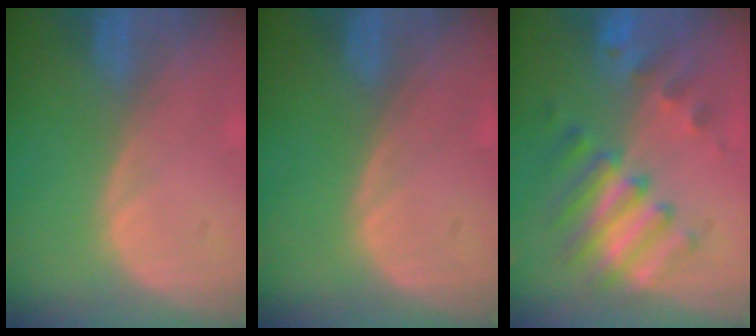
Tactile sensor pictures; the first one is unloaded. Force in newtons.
{"total": 0.0}
{"total": 7.8, "press": 7.7, "slide": 1.7}